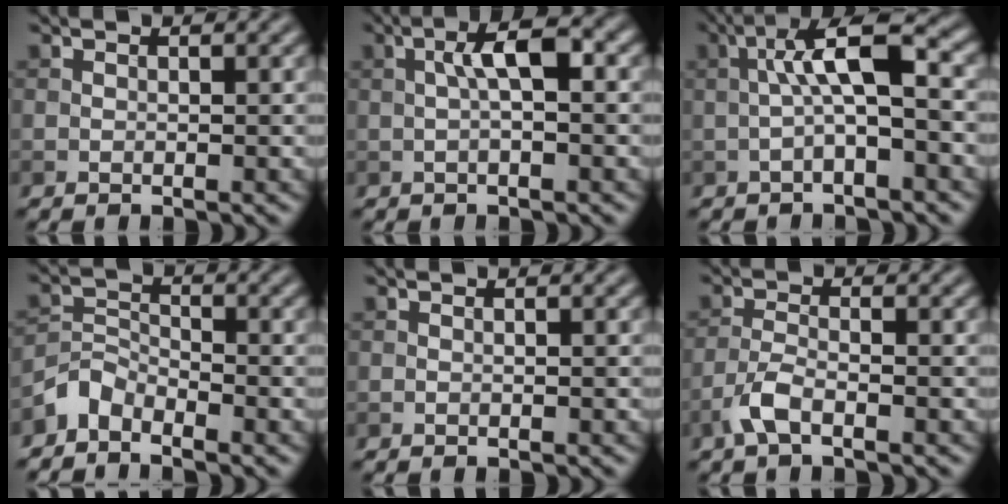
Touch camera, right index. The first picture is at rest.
{"total": 3.8, "force": [0.4, 0.9, 3.6], "torque": [-0.067, 0.012, 0.003]}
{"total": 6.1, "force": [0.0, 1.5, 5.9], "torque": [-0.106, 0.025, -0.010]}
{"total": 2.7, "force": [-2.4, 1.1, 0.7], "torque": [-0.015, 0.007, -0.058]}
{"total": 0.0}
{"total": 2.6, "force": [-1.6, 0.8, 1.9], "torque": [-0.048, 0.002, -0.039]}